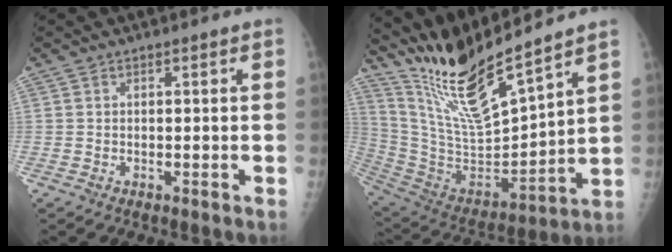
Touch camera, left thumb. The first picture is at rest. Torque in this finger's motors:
{"motor_torque": [0.72, -0.18, 1.38, -1.38, 0.14]}